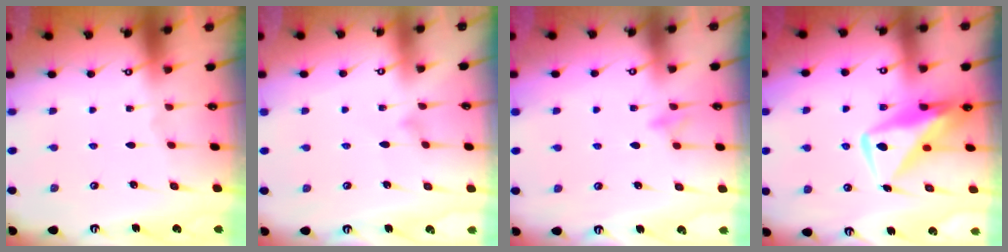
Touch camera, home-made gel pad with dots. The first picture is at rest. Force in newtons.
{"total": 7.6, "press": 7.6, "slide": 0.5}
{"total": 7.7, "press": 7.6, "slide": 0.8}
{"total": 12.2, "press": 12.1, "slide": 1.2}